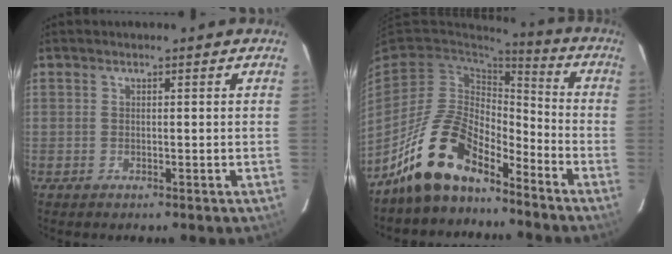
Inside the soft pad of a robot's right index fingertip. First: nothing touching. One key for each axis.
{"total": 14.4, "fx": -11.1, "fy": 5.8, "fz": 7.1, "tx": -0.150, "ty": 0.015, "tz": -0.207}